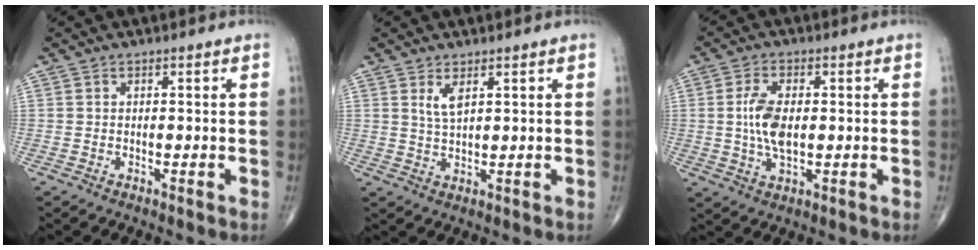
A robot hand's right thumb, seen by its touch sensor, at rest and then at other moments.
{"total": 3.0, "force": [1.5, 0.9, 2.4], "torque": [-0.049, -0.011, 0.035]}
{"total": 7.9, "force": [0.6, 3.4, 7.1], "torque": [-0.154, -0.008, 0.016]}